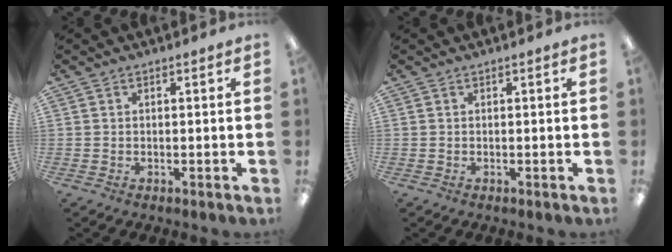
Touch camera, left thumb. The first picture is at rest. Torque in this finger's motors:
{"motor_torque": [0.00, 0.00, -0.11, 0.07, 0.00]}